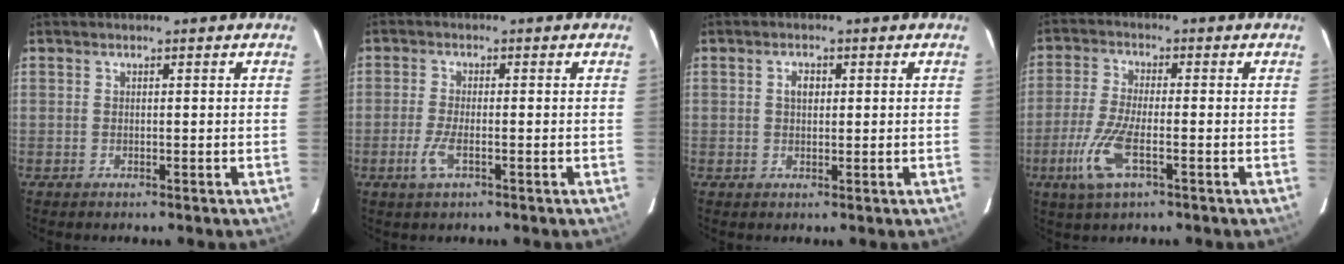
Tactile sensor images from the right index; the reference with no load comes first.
{"total": 4.0, "force": [-1.8, 1.1, 3.4], "torque": [-0.079, -0.003, -0.036]}
{"total": 2.1, "force": [0.5, 1.4, 1.4], "torque": [-0.024, 0.007, 0.007]}
{"total": 8.7, "force": [-3.6, 2.4, 7.6], "torque": [-0.174, -0.009, -0.071]}